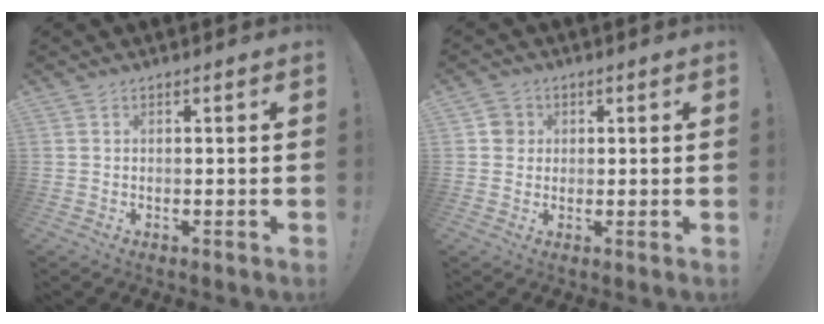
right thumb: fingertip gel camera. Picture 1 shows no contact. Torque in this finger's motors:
{"motor_torque": [0.03, 0.16, 0.07, -0.13, -0.03]}